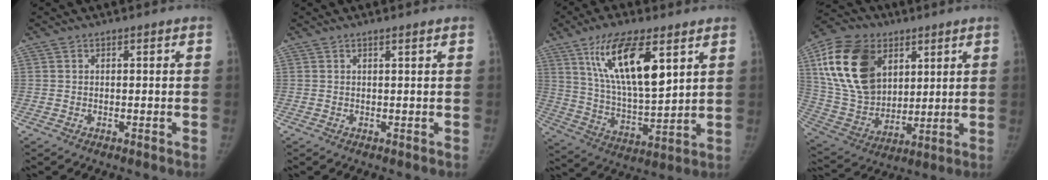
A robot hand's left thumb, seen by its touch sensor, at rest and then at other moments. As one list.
[{"total": 0.6, "force": [0.4, -0.2, 0.5], "torque": [-0.015, -0.003, 0.011]}, {"total": 17.4, "force": [8.1, 6.1, 14.1], "torque": [-0.232, -0.040, 0.152]}, {"total": 22.0, "force": [7.8, 15.3, 13.8], "torque": [-0.246, -0.017, 0.151]}]